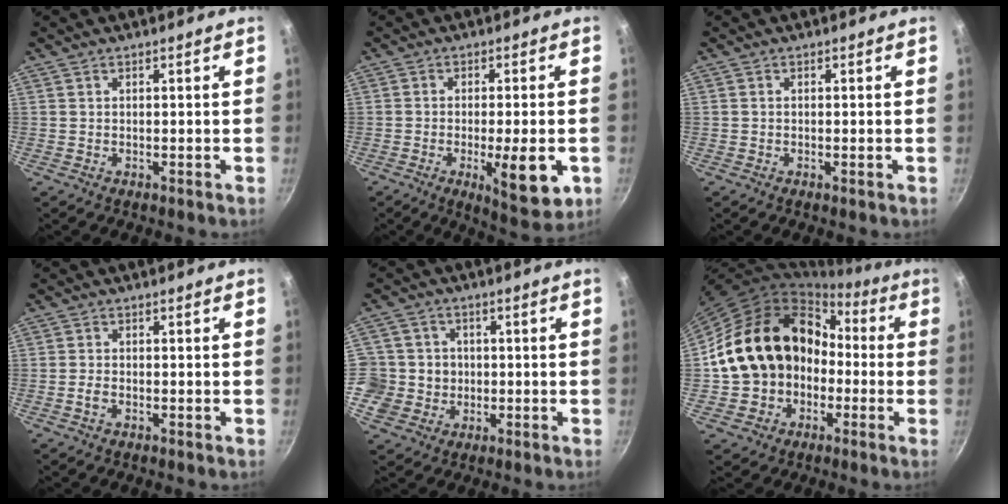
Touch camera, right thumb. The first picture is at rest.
{"total": 11.3, "force": [-3.3, 3.1, 10.4], "torque": [-0.137, -0.001, -0.040]}
{"total": 0.7, "force": [-0.3, 0.1, 0.6], "torque": [-0.012, 0.001, -0.006]}
{"total": 1.6, "force": [-0.7, 1.0, 1.0], "torque": [-0.026, 0.010, -0.015]}
{"total": 9.4, "force": [-0.8, 9.0, 2.3], "torque": [-0.022, 0.014, -0.018]}
{"total": 18.2, "force": [-1.3, 15.2, 10.0], "torque": [-0.142, 0.063, -0.012]}